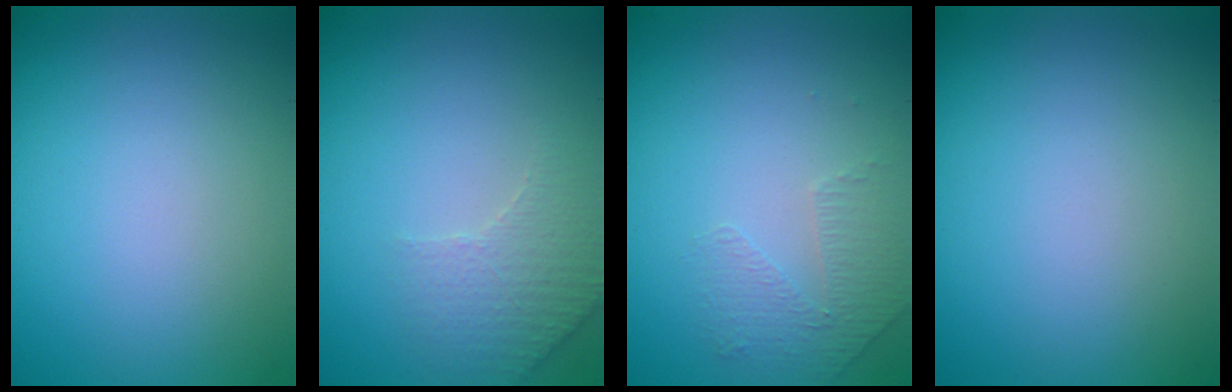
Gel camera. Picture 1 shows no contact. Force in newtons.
{"total": 2.8, "press": 2.7, "slide": 0.8}
{"total": 1.4, "press": 0.9, "slide": 1.1}
{"total": 0.0}